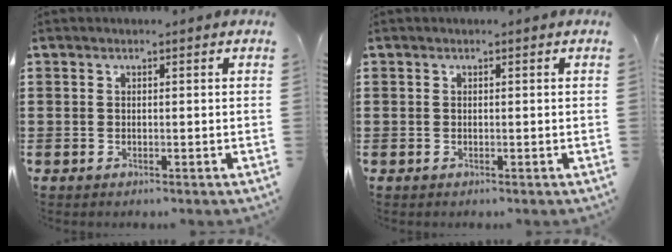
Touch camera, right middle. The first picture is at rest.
{"total": 0.0}